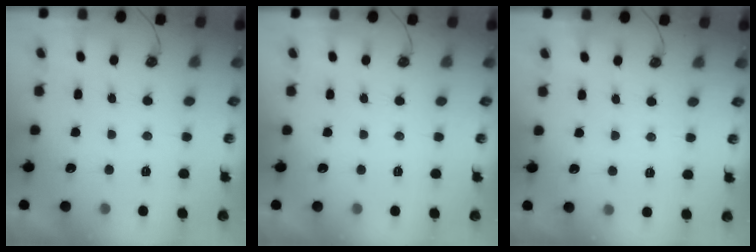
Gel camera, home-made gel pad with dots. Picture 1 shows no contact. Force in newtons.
{"total": 0.0}
{"total": 3.7, "press": 3.6, "slide": 0.6}